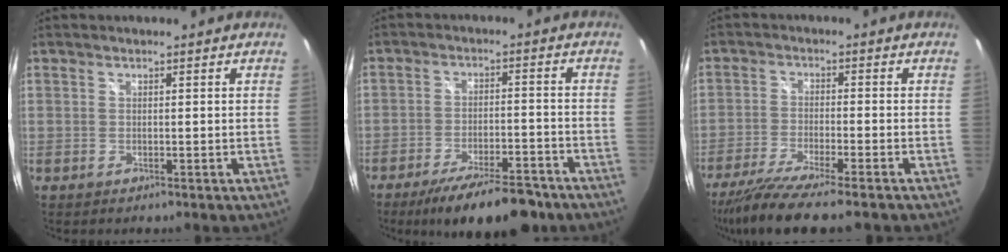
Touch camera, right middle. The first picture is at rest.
{"total": 14.4, "force": [-11.3, 3.7, 8.1], "torque": [-0.147, -0.019, -0.166]}
{"total": 10.6, "force": [-8.6, 0.2, 6.1], "torque": [-0.135, -0.035, -0.149]}